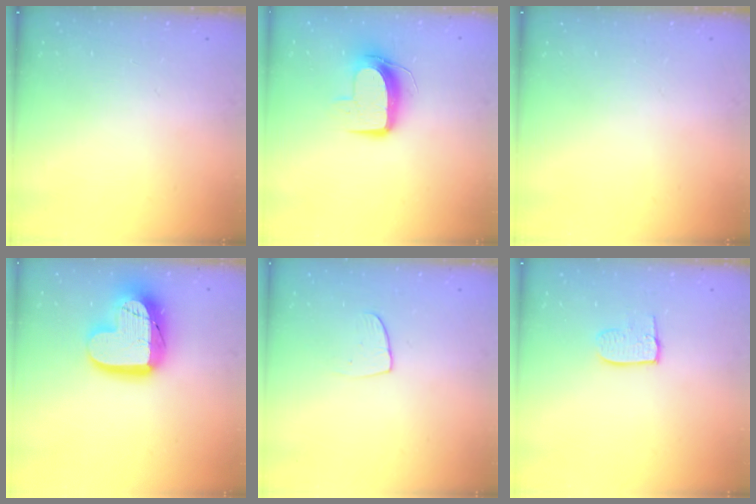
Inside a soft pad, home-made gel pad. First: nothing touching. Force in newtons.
{"total": 9.7, "press": 9.7, "slide": 0.4}
{"total": 0.0}
{"total": 18.4, "press": 18.3, "slide": 1.4}
{"total": 5.5, "press": 5.5, "slide": 0.4}
{"total": 7.7, "press": 7.7, "slide": 0.6}